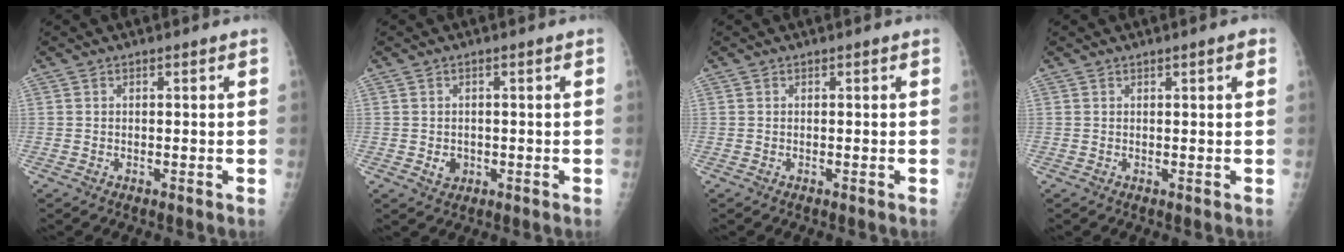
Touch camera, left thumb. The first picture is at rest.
{"total": 2.3, "force": [-0.4, 2.0, 1.2], "torque": [-0.009, 0.001, 0.001]}
{"total": 0.0}
{"total": 1.5, "force": [0.8, 0.2, 1.3], "torque": [-0.021, -0.001, 0.010]}